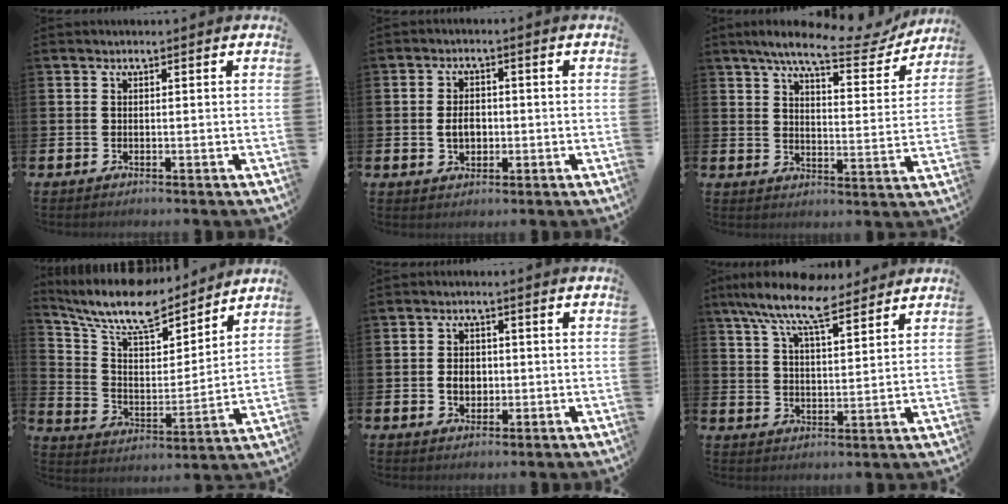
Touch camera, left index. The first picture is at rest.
{"total": 3.3, "force": [-0.4, 2.4, 2.3], "torque": [-0.028, 0.001, -0.015]}
{"total": 8.7, "force": [7.4, 1.6, 4.2], "torque": [-0.086, -0.040, 0.123]}
{"total": 10.8, "force": [9.6, 3.0, 3.9], "torque": [-0.119, -0.065, 0.168]}
{"total": 3.0, "force": [-0.3, 2.4, 1.8], "torque": [-0.021, 0.001, -0.013]}
{"total": 9.6, "force": [8.1, 2.5, 4.5], "torque": [-0.103, -0.032, 0.141]}